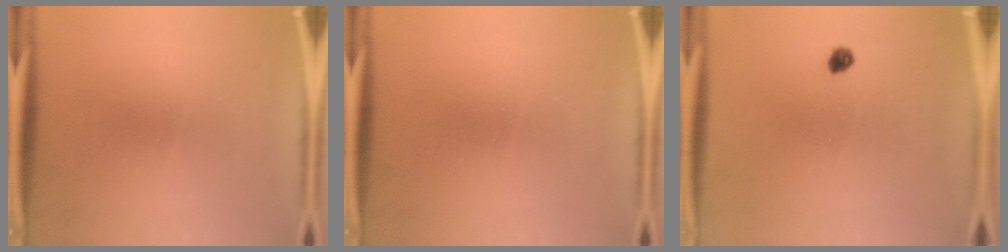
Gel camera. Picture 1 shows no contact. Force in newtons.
{"total": 0.0}
{"total": 1.7}